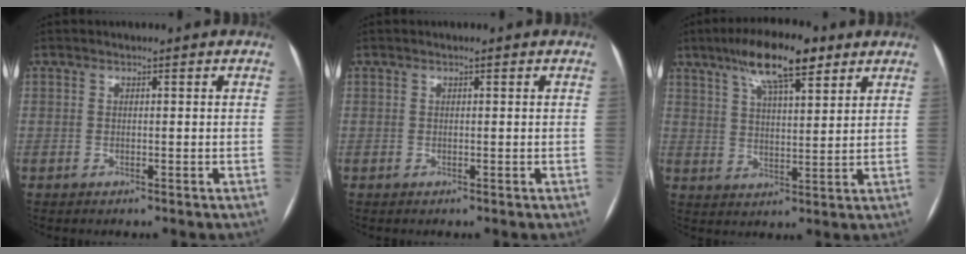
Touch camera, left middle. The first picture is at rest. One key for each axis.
{"total": 0.0}
{"total": 11.4, "fx": 7.2, "fy": 2.9, "fz": 8.3, "tx": -0.146, "ty": 0.017, "tz": 0.123}